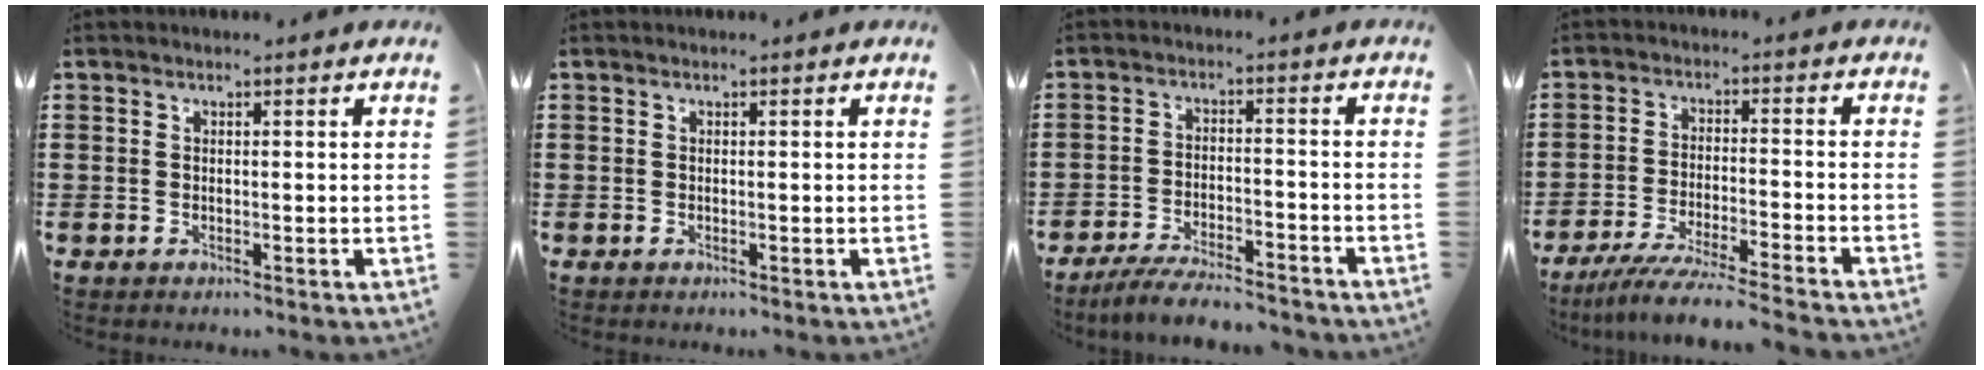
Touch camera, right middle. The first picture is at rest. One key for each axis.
{"total": 0.0}
{"total": 5.4, "fx": -5.0, "fy": 0.4, "fz": 1.9, "tx": -0.036, "ty": -0.003, "tz": -0.098}
{"total": 5.7, "fx": -5.3, "fy": -0.4, "fz": 2.2, "tx": -0.047, "ty": -0.019, "tz": -0.102}